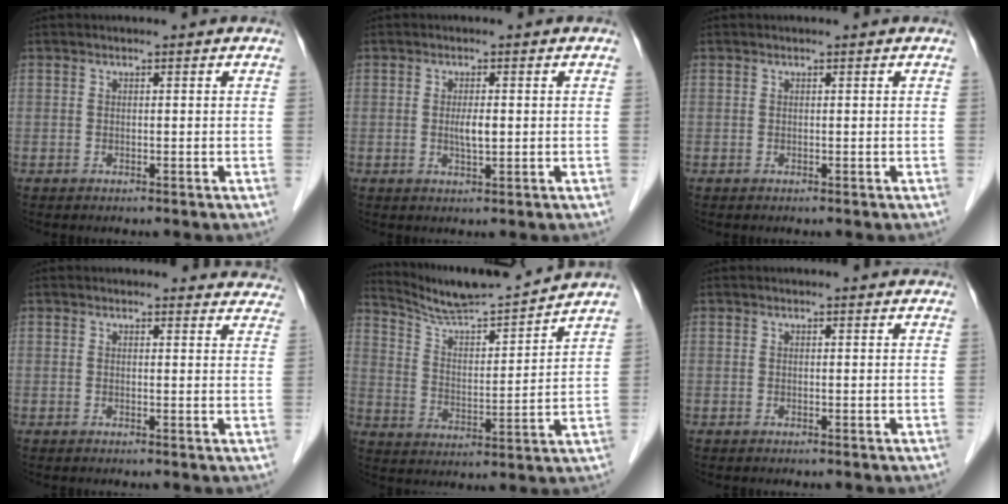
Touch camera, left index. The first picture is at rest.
{"total": 2.2, "force": [0.0, 0.4, 2.1], "torque": [-0.042, -0.001, 0.001]}
{"total": 0.0}
{"total": 9.8, "force": [9.4, 2.6, 0.9], "torque": [0.034, -0.004, 0.069]}
{"total": 12.8, "force": [12.4, -1.2, 2.8], "torque": [-0.059, -0.002, 0.209]}
{"total": 2.8, "force": [2.6, 0.5, 0.6], "torque": [-0.011, 0.015, 0.024]}